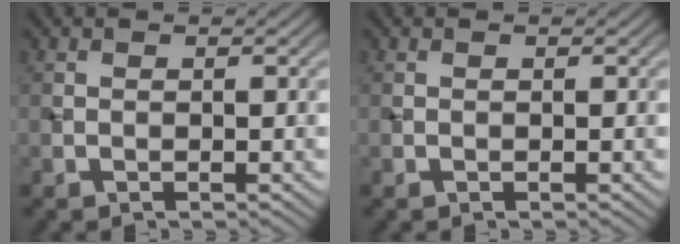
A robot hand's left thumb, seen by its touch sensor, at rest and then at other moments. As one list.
[{"total": 0.0}]